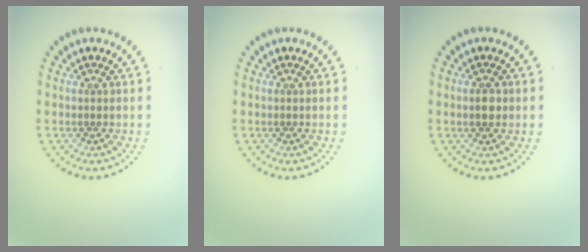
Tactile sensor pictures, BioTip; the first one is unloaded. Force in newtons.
{"total": 0.0}
{"total": 1.5, "press": 1.5, "slide": 0.3}